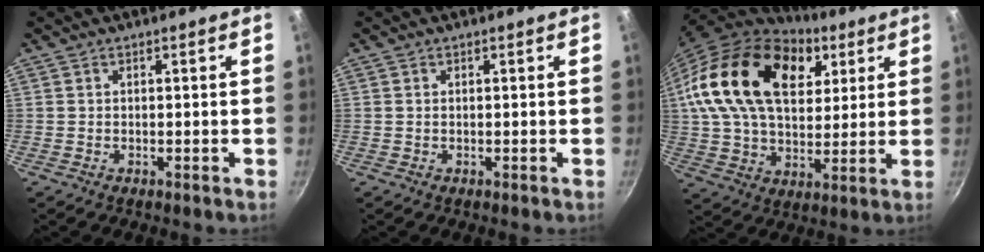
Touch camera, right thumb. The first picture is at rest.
{"total": 0.0}
{"total": 26.0, "force": [9.7, 16.1, 18.0], "torque": [-0.297, -0.007, 0.163]}